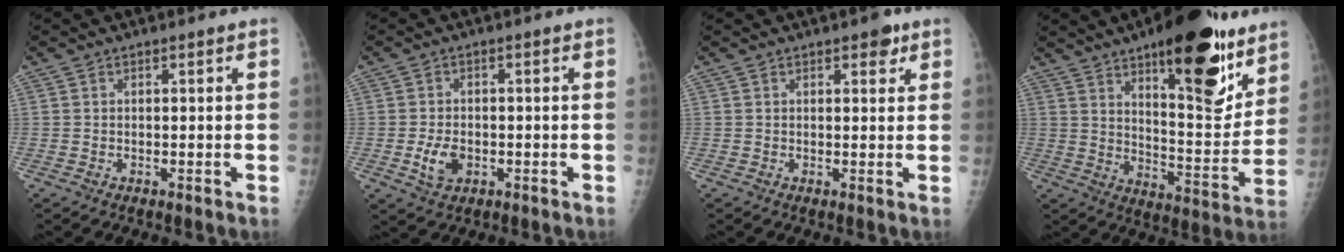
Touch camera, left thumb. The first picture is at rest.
{"total": 4.5, "force": [-1.2, 3.1, 3.1], "torque": [-0.053, -0.001, -0.017]}
{"total": 2.8, "force": [1.7, 1.4, 1.8], "torque": [-0.008, -0.006, 0.019]}
{"total": 22.9, "force": [13.6, 8.1, 16.6], "torque": [-0.193, -0.074, 0.204]}